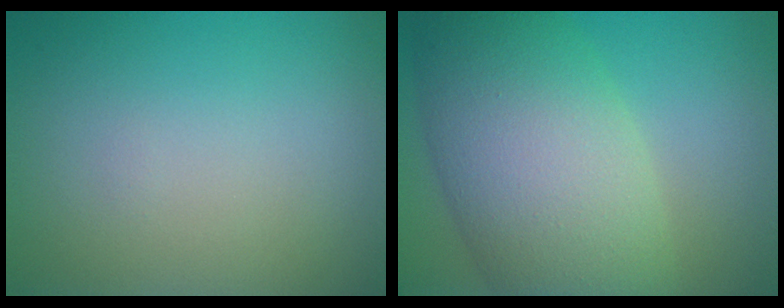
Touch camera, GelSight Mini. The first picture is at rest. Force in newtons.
{"total": 11.0, "press": 10.9, "slide": 0.4}